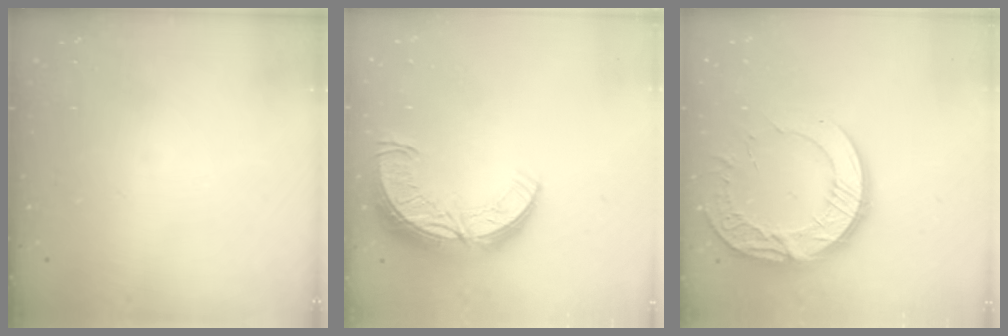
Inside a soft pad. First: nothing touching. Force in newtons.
{"total": 13.4, "press": 13.4, "slide": 1.0}
{"total": 15.6, "press": 15.5, "slide": 1.2}